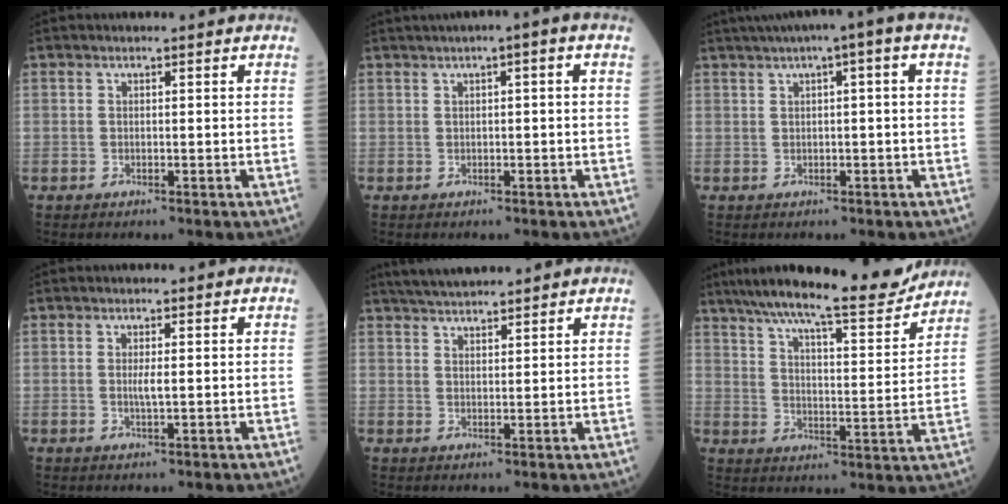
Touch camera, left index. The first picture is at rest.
{"total": 2.7, "force": [0.7, 0.0, 2.6], "torque": [-0.043, 0.009, 0.011]}
{"total": 5.6, "force": [2.3, -0.1, 5.1], "torque": [-0.081, 0.024, 0.036]}
{"total": 1.6, "force": [-0.2, 0.0, 1.5], "torque": [-0.035, -0.006, -0.002]}
{"total": 6.9, "force": [6.3, 0.7, 2.7], "torque": [-0.051, 0.029, 0.104]}
{"total": 18.0, "force": [15.9, 1.6, 8.2], "torque": [-0.133, -0.011, 0.229]}